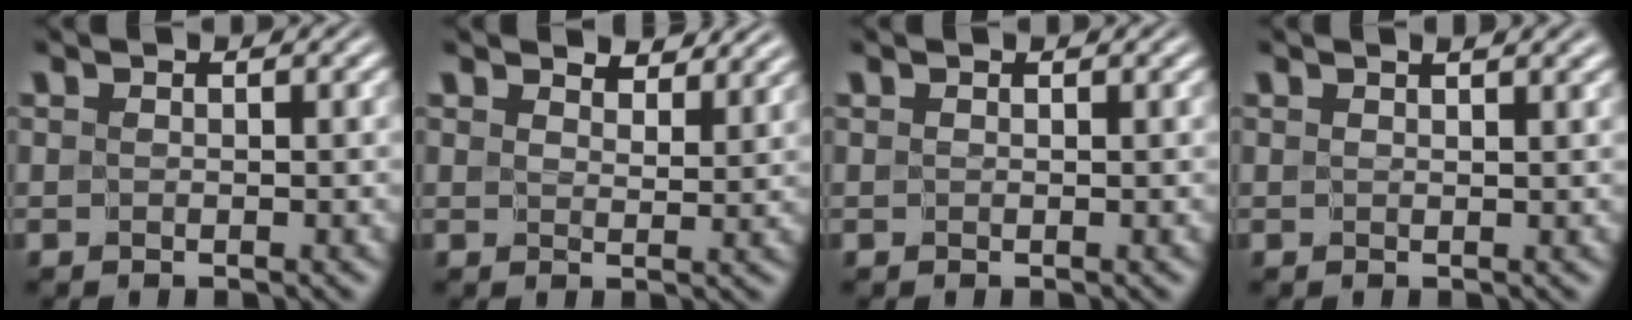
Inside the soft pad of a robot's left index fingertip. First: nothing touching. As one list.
[{"total": 3.3, "force": [3.2, 0.6, 0.6], "torque": [-0.019, -0.001, 0.040]}, {"total": 0.0}, {"total": 1.3, "force": [1.1, 0.0, 0.7], "torque": [-0.006, -0.001, 0.013]}]